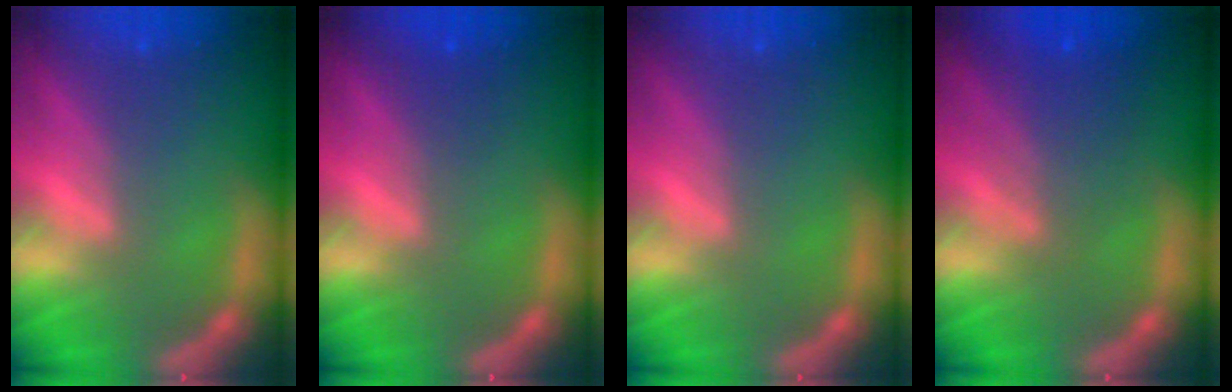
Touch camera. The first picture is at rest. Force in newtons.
{"total": 1.0}
{"total": 0.0}
{"total": 4.1}